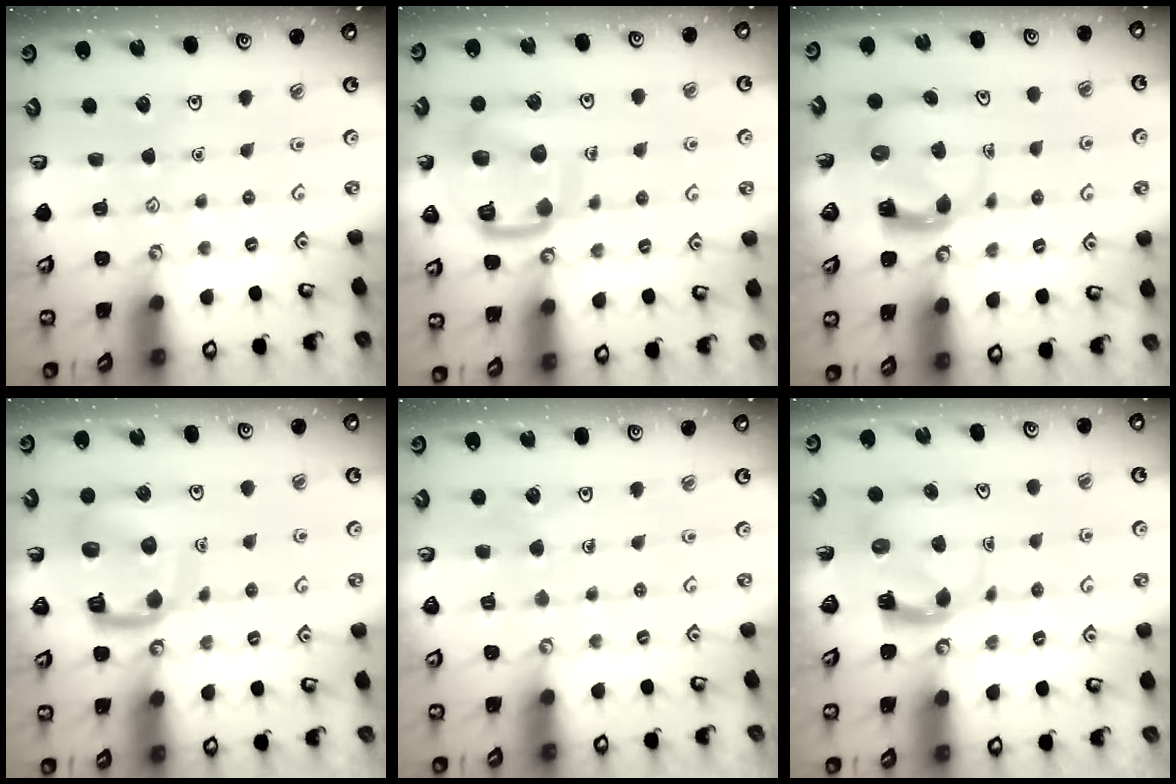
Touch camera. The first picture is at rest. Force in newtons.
{"total": 14.4, "press": 14.4, "slide": 1.5}
{"total": 3.9, "press": 3.8, "slide": 0.4}
{"total": 11.5, "press": 11.4, "slide": 1.4}
{"total": 4.3, "press": 4.2, "slide": 0.4}
{"total": 4.2, "press": 4.2, "slide": 0.3}